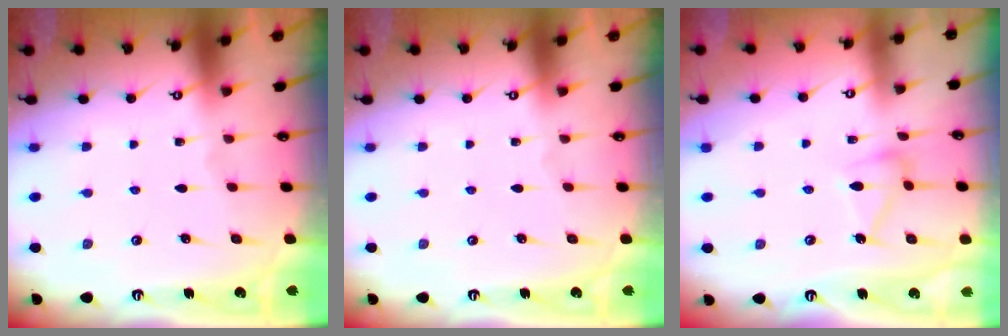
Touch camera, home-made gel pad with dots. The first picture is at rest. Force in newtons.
{"total": 0.0}
{"total": 9.3, "press": 9.2, "slide": 0.5}